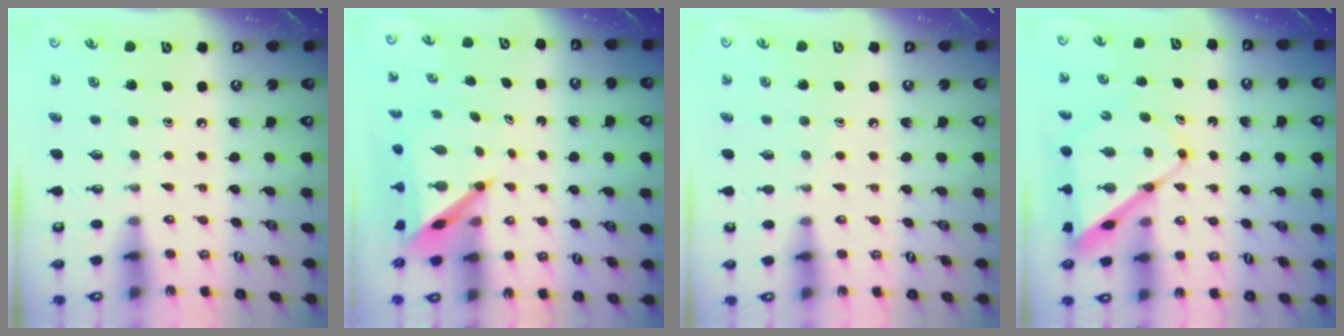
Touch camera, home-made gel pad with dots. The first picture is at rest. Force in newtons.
{"total": 6.4, "press": 6.4, "slide": 0.6}
{"total": 2.7, "press": 2.6, "slide": 0.3}
{"total": 9.6, "press": 9.6, "slide": 1.0}